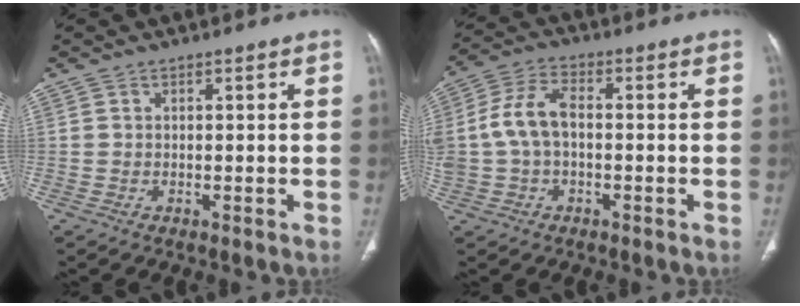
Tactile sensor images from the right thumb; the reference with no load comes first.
{"total": 9.1, "force": [-0.2, 5.4, 7.3], "torque": [-0.160, 0.029, -0.009]}